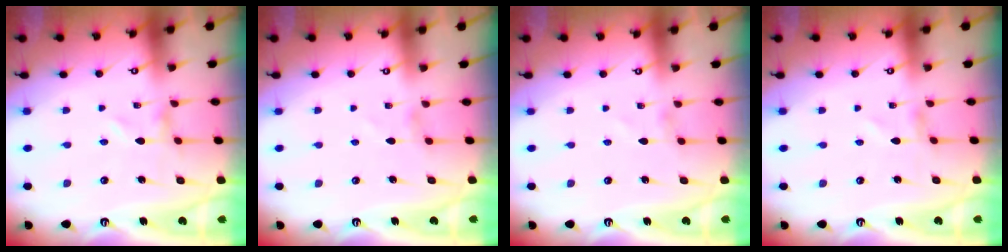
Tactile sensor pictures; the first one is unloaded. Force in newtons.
{"total": 0.0}
{"total": 0.6, "press": 0.6, "slide": 0.1}
{"total": 0.5, "press": 0.5, "slide": 0.1}